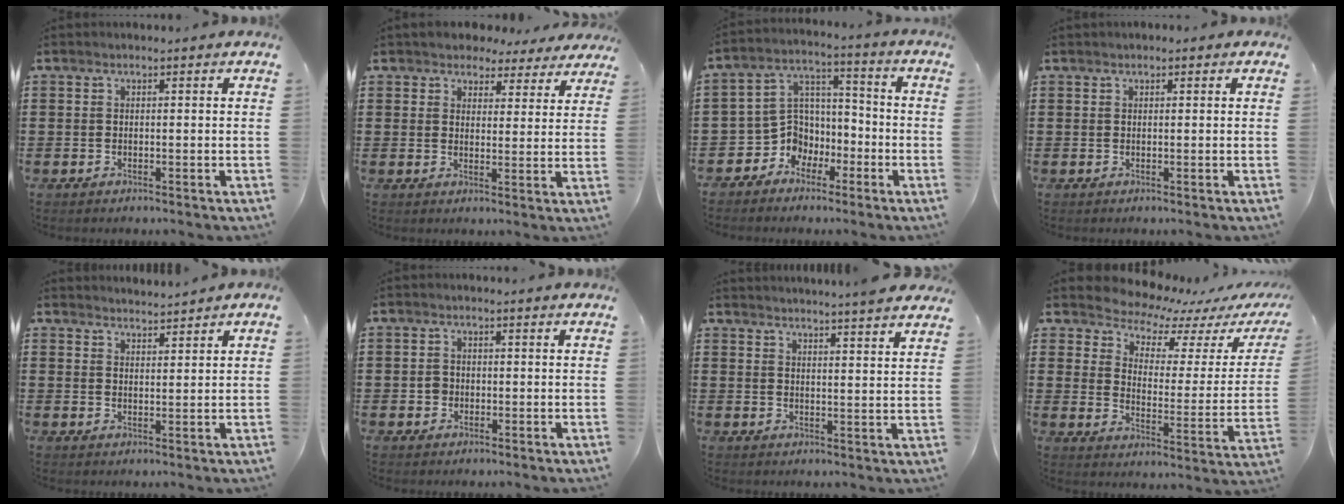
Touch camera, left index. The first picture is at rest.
{"total": 3.8, "force": [3.5, 1.4, 0.4], "torque": [-0.019, -0.011, 0.060]}
{"total": 6.4, "force": [-2.9, 5.7, 0.6], "torque": [-0.040, -0.003, -0.057]}
{"total": 0.6, "force": [0.3, 0.3, 0.3], "torque": [-0.007, 0.003, 0.006]}
{"total": 2.2, "force": [2.2, -0.2, -0.3], "torque": [-0.002, -0.004, 0.042]}
{"total": 1.7, "force": [-0.2, 1.5, 0.6], "torque": [-0.017, 0.005, -0.005]}
{"total": 3.7, "force": [3.4, -1.1, 0.6], "torque": [-0.022, -0.018, 0.062]}
{"total": 5.3, "force": [5.1, 1.1, 0.5], "torque": [-0.039, -0.051, 0.084]}